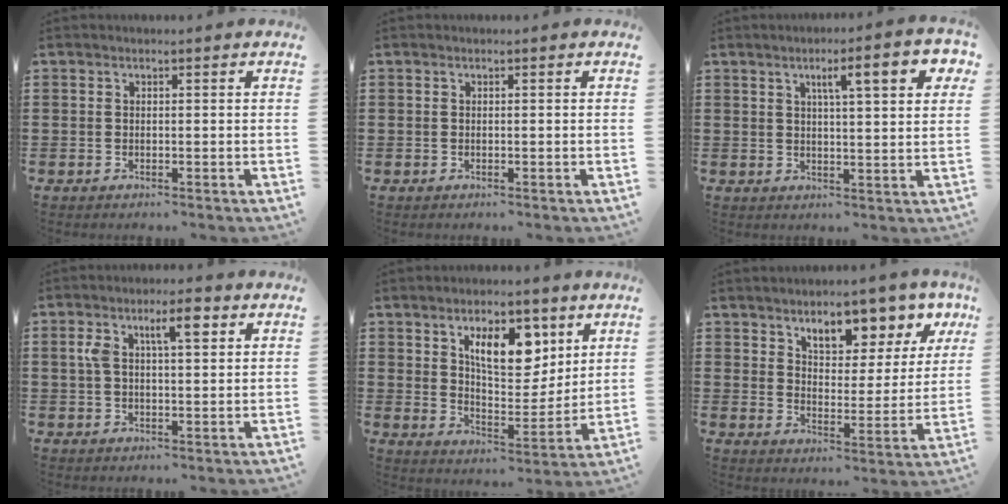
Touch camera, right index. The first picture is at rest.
{"total": 0.0}
{"total": 7.4, "force": [3.3, 1.3, 6.4], "torque": [-0.108, 0.000, 0.048]}
{"total": 6.3, "force": [2.3, 2.2, 5.5], "torque": [-0.100, 0.006, 0.033]}
{"total": 10.2, "force": [5.5, 5.1, 7.0], "torque": [-0.110, -0.011, 0.091]}
{"total": 7.7, "force": [6.3, 2.5, 3.6], "torque": [-0.065, -0.031, 0.105]}